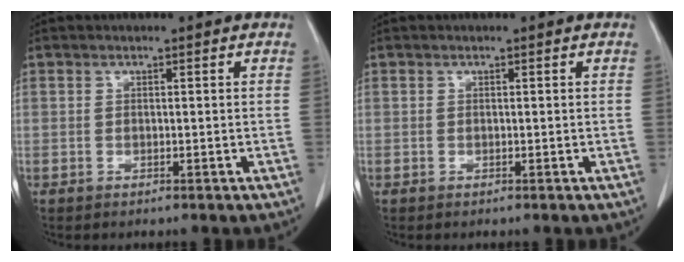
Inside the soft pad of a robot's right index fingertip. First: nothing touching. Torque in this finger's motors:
{"motor_torque": [0.01, -0.01, 0.03, 0.00]}